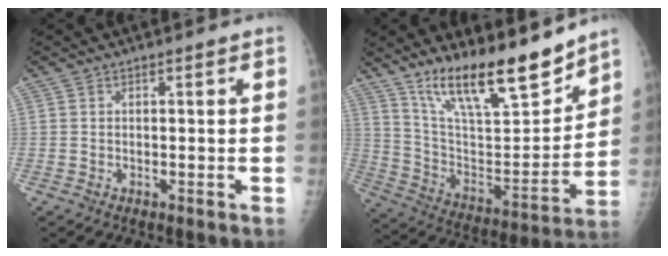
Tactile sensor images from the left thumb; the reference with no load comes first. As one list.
[{"total": 20.4, "force": [15.6, 5.2, 12.1], "torque": [-0.168, -0.089, 0.277]}]